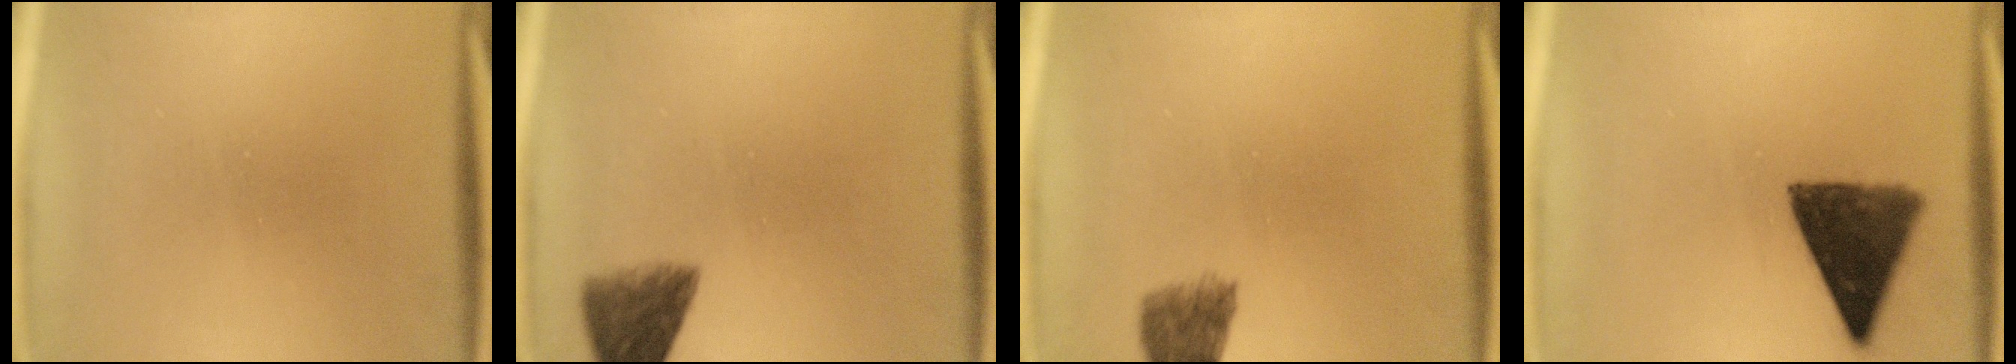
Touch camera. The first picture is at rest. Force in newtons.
{"total": 5.6}
{"total": 4.5}
{"total": 9.2}